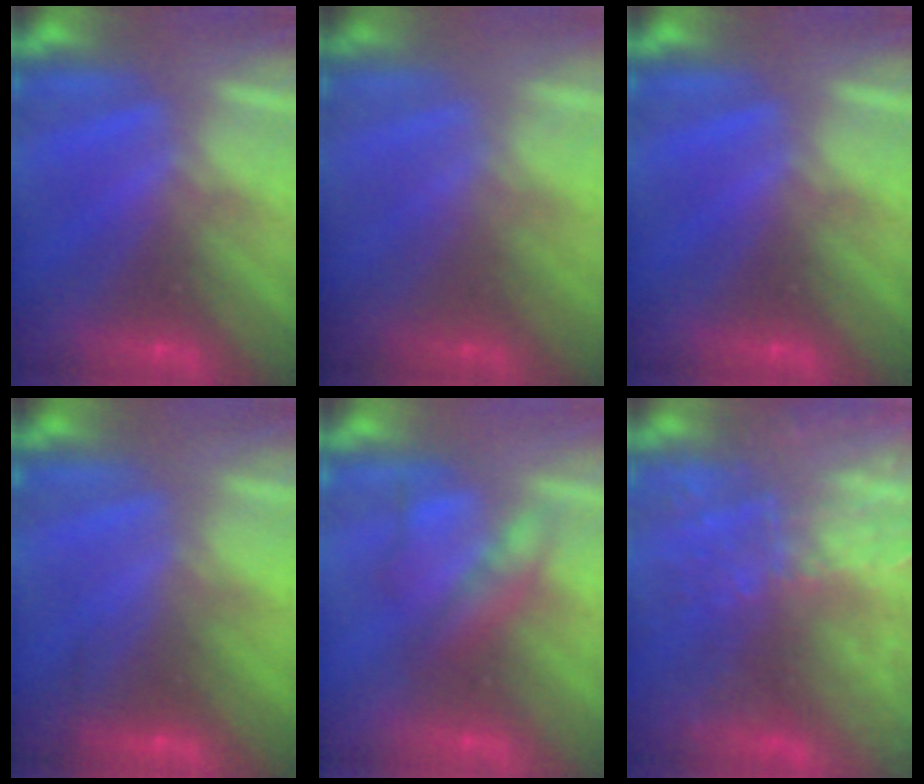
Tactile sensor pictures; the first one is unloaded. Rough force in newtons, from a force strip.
{"total": 1.4}
{"total": 0.0}
{"total": 2.4}
{"total": 2.2}
{"total": 5.9}